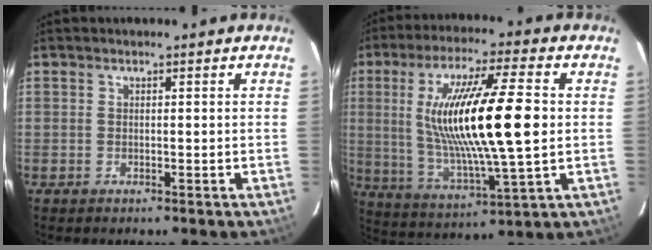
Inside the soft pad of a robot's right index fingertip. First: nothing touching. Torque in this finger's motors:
{"motor_torque": [2.10, 0.04, 1.06, 0.21]}